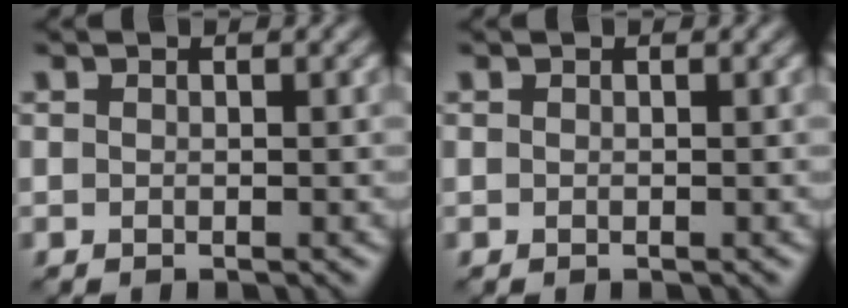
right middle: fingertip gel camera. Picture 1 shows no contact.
{"total": 0.0}